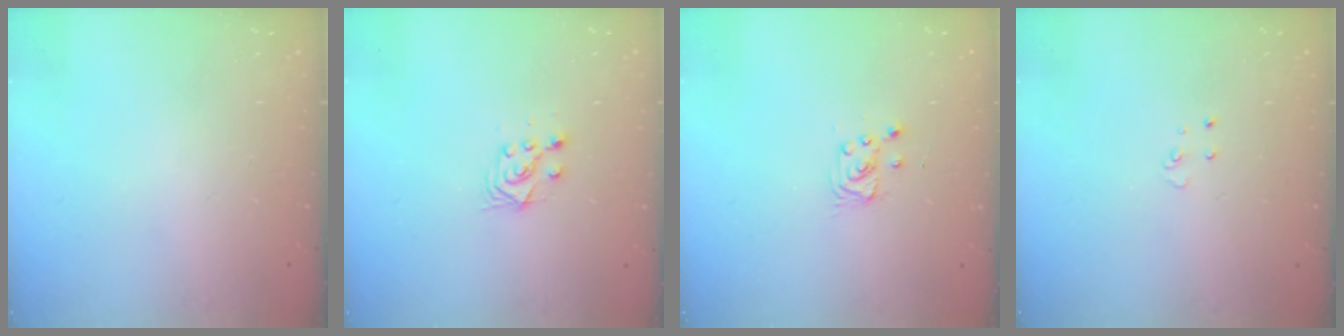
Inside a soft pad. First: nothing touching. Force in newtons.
{"total": 4.9, "press": 4.8, "slide": 1.0}
{"total": 2.9, "press": 2.9, "slide": 0.4}
{"total": 2.9, "press": 2.9, "slide": 0.2}